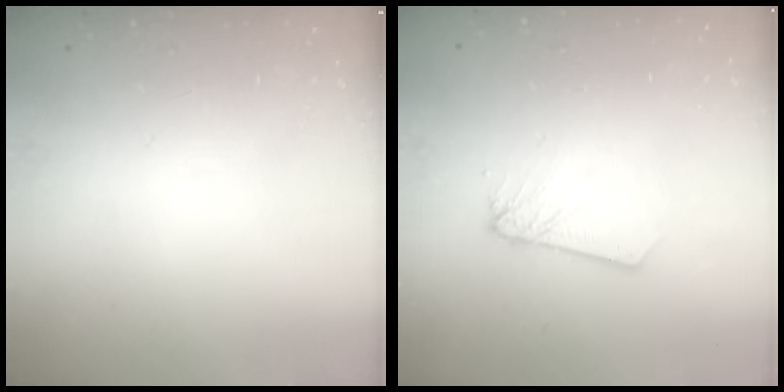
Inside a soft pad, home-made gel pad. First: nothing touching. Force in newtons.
{"total": 2.6, "press": 2.6, "slide": 0.2}